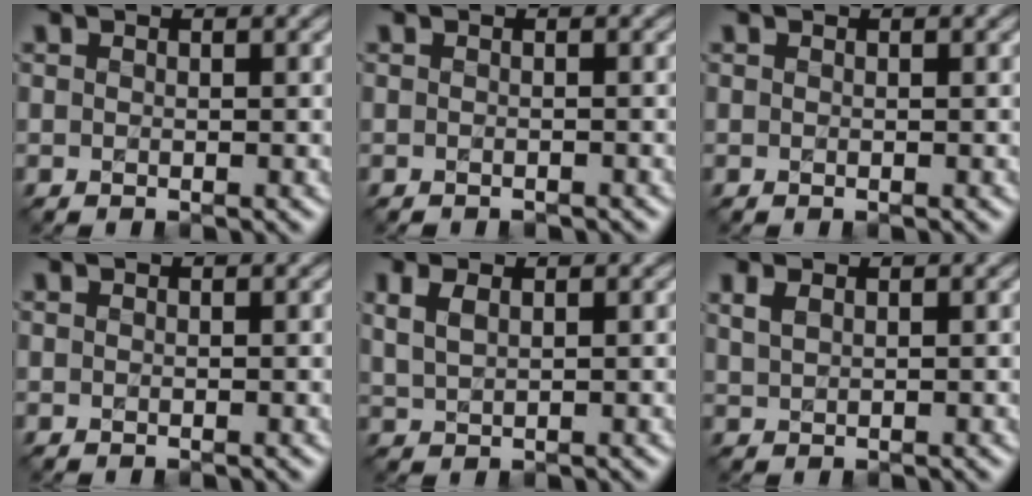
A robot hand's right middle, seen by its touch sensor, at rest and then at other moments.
{"total": 0.7, "force": [-0.6, 0.1, 0.1], "torque": [-0.001, -0.004, -0.010]}
{"total": 0.0}
{"total": 0.0}
{"total": 2.0, "force": [1.1, 0.8, 1.4], "torque": [-0.035, 0.001, 0.025]}
{"total": 1.3, "force": [0.8, 0.5, 0.8], "torque": [-0.021, 0.001, 0.021]}